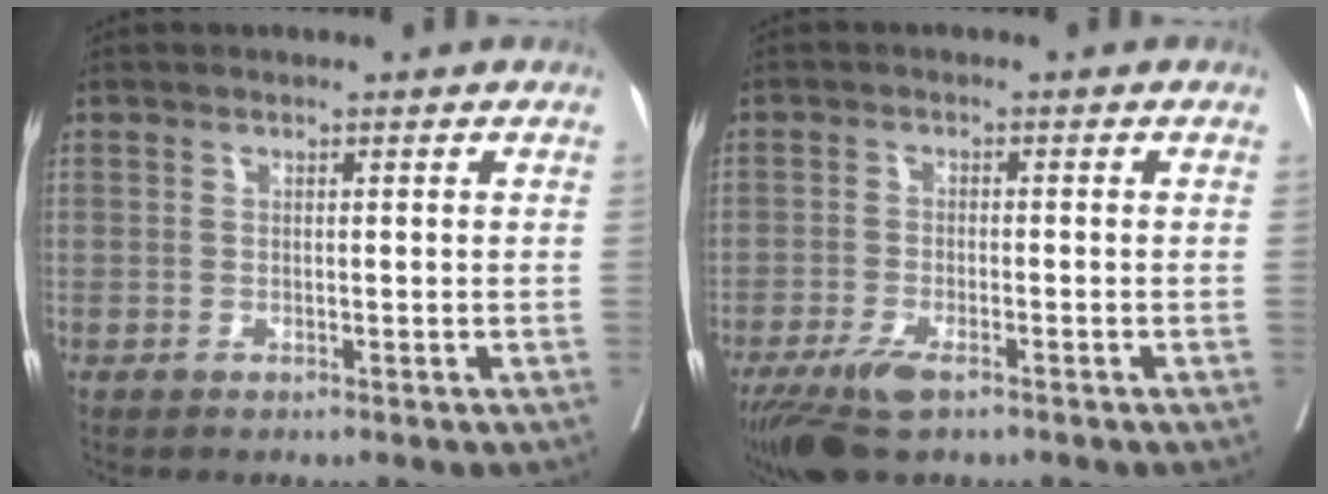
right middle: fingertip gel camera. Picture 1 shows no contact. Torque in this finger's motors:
{"motor_torque": [0.15, -0.08, 0.10, 0.03]}